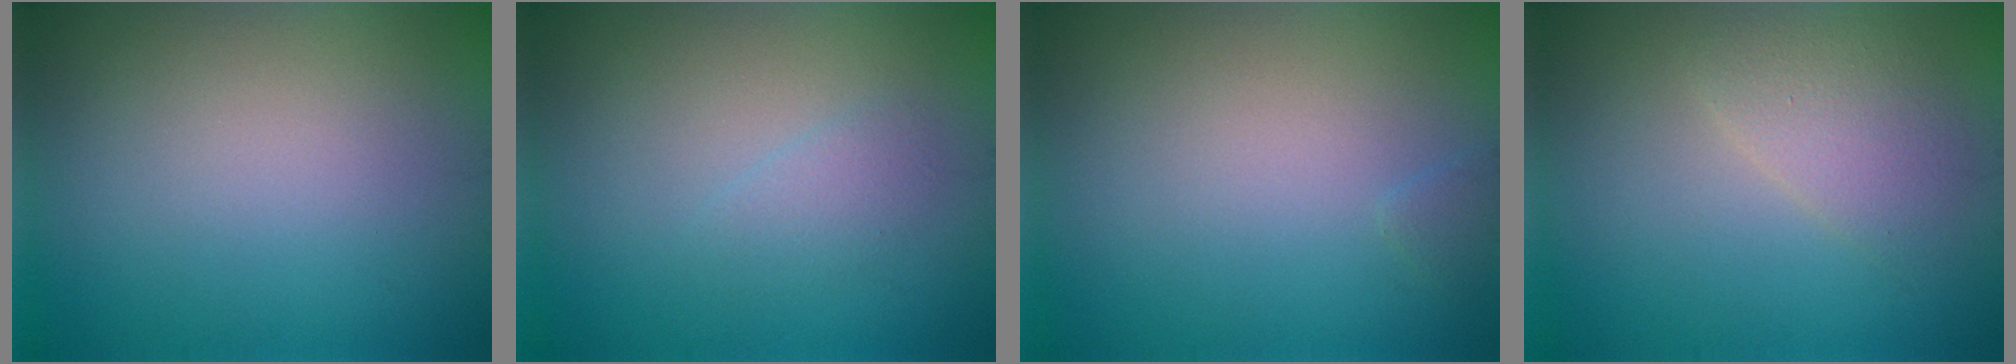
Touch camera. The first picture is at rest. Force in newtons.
{"total": 1.3, "press": 1.3, "slide": 0.2}
{"total": 0.6, "press": 0.6, "slide": 0.1}
{"total": 2.4, "press": 2.3, "slide": 0.2}